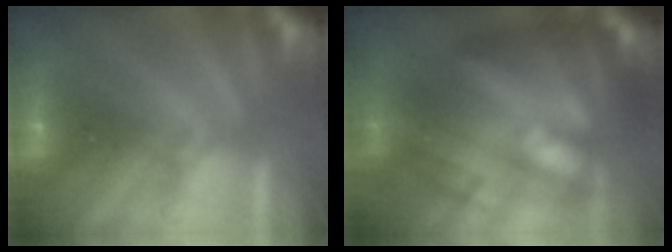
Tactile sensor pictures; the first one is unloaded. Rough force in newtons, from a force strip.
{"total": 7.1}